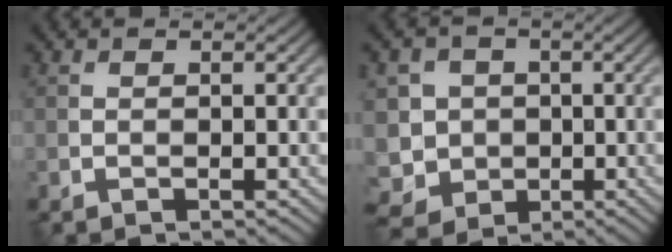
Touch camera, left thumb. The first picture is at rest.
{"total": 6.2, "force": [-0.6, 5.9, 1.9], "torque": [-0.058, -0.011, -0.033]}